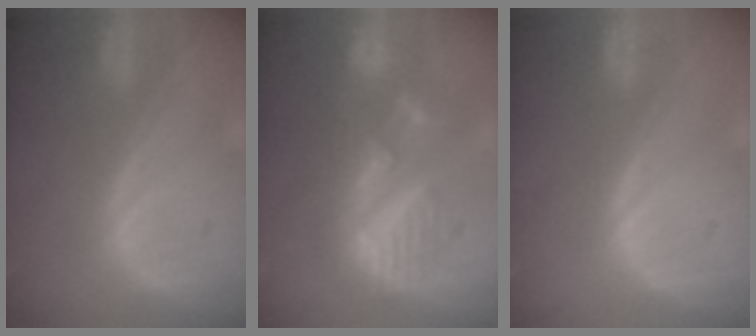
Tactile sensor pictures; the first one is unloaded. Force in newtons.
{"total": 8.6, "press": 8.2, "slide": 2.7}
{"total": 0.0}